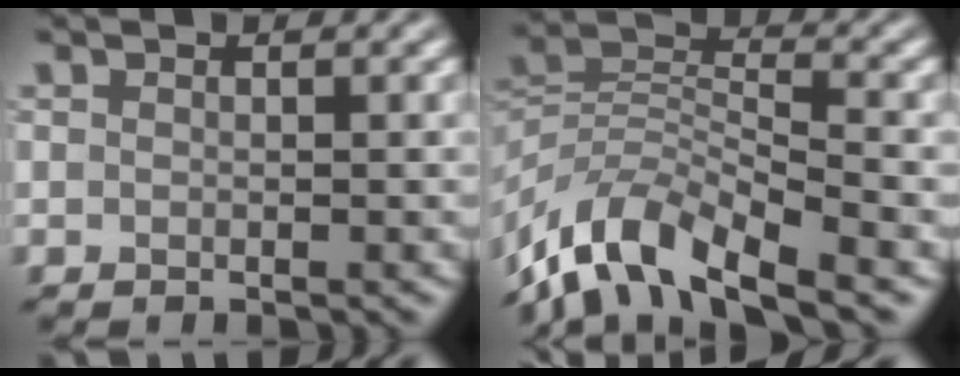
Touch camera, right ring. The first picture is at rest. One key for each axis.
{"total": 9.6, "fx": -7.0, "fy": 3.4, "fz": 5.7, "tx": -0.107, "ty": 0.008, "tz": -0.145}